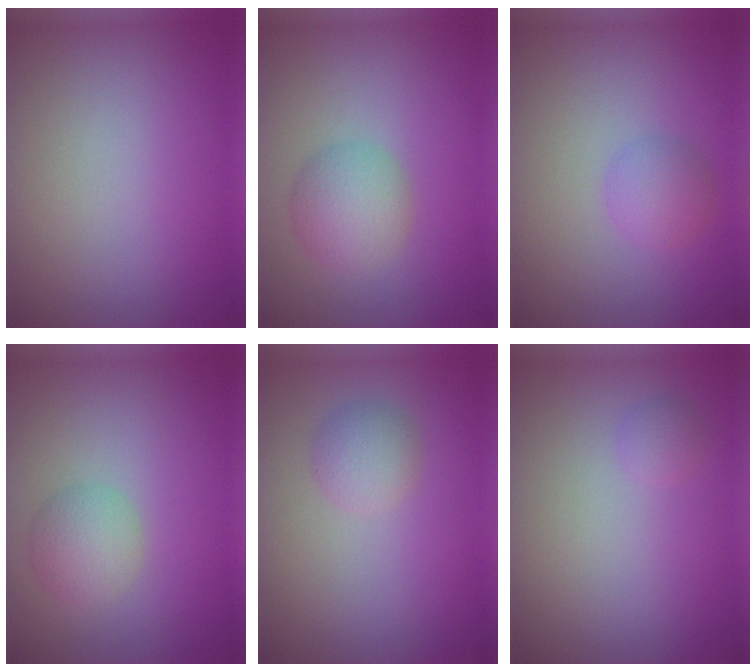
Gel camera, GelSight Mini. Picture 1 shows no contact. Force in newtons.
{"total": 3.5, "press": 3.5, "slide": 0.1}
{"total": 2.1, "press": 2.1, "slide": 0.0}
{"total": 2.7, "press": 2.7, "slide": 0.1}
{"total": 2.2, "press": 2.2, "slide": 0.2}
{"total": 0.9, "press": 0.9, "slide": 0.0}